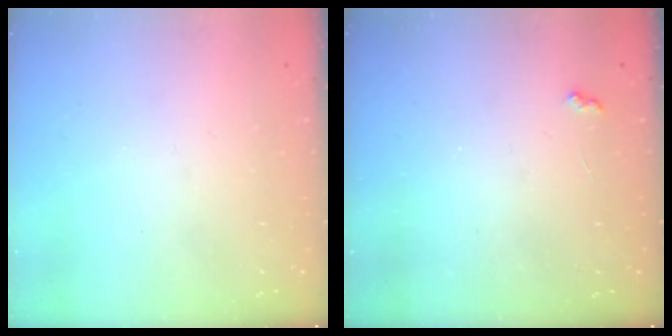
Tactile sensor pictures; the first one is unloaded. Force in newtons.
{"total": 3.6, "press": 3.5, "slide": 0.5}